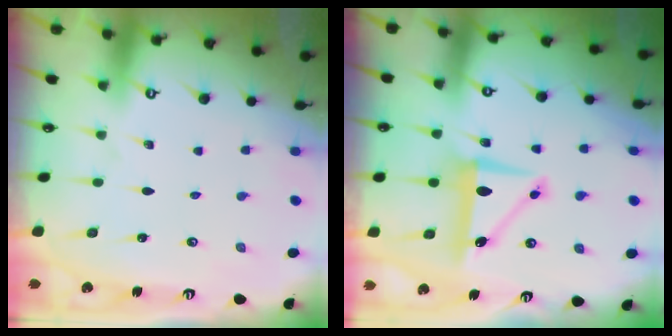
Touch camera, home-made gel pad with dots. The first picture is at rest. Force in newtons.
{"total": 8.1, "press": 7.7, "slide": 2.4}